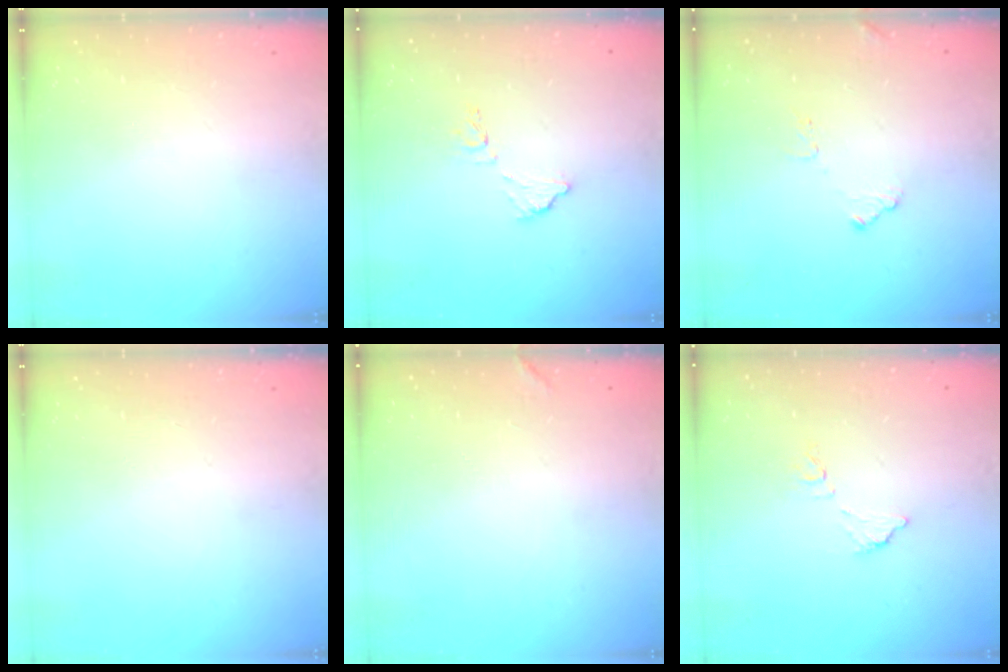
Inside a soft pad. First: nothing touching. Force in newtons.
{"total": 8.5, "press": 8.5, "slide": 0.3}
{"total": 9.0, "press": 9.0, "slide": 0.6}
{"total": 0.0}
{"total": 5.2, "press": 5.2, "slide": 0.1}
{"total": 6.7, "press": 6.7, "slide": 0.3}